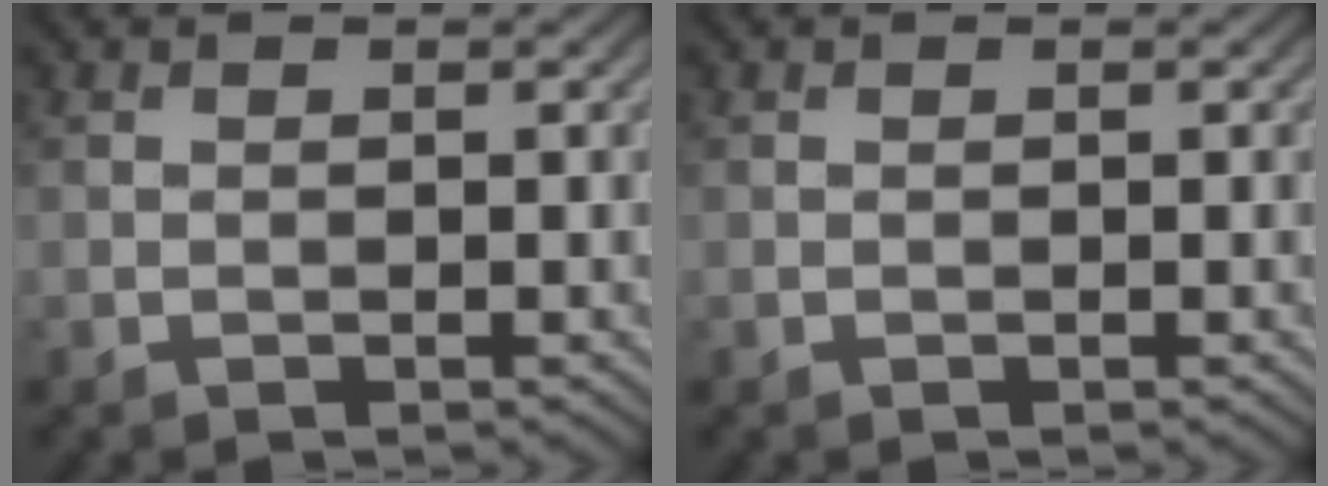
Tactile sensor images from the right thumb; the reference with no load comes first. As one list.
[{"total": 0.0}]